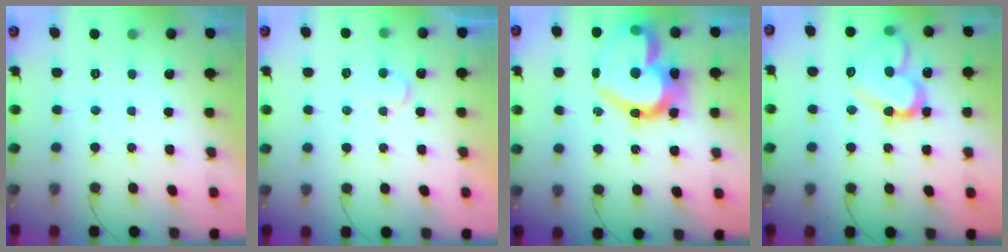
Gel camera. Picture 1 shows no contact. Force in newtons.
{"total": 8.4, "press": 8.4, "slide": 0.7}
{"total": 27.4, "press": 27.4, "slide": 2.2}
{"total": 14.6, "press": 14.5, "slide": 1.8}